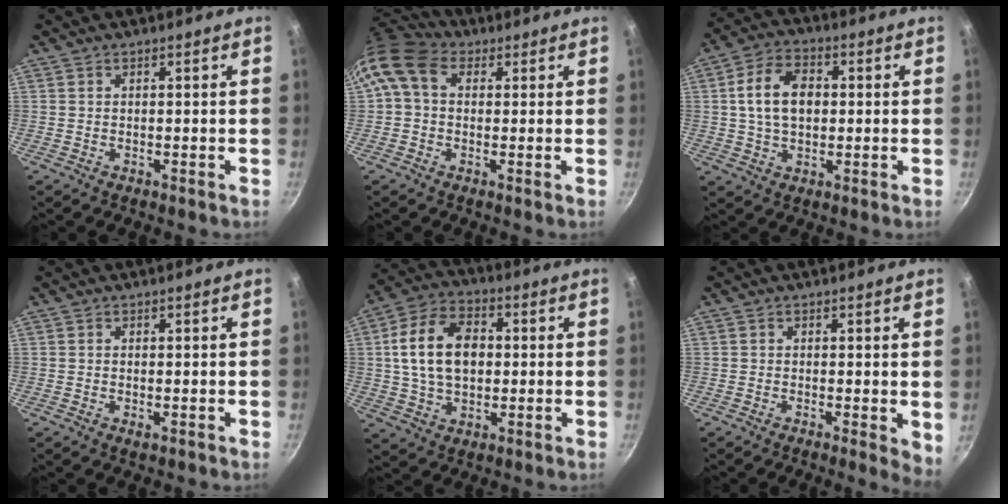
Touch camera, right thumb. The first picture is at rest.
{"total": 10.6, "force": [2.4, 8.0, 6.5], "torque": [-0.123, 0.019, 0.025]}
{"total": 10.6, "force": [1.2, 7.2, 7.7], "torque": [-0.120, 0.018, 0.013]}
{"total": 0.9, "force": [-0.1, 0.3, 0.8], "torque": [-0.014, -0.002, -0.002]}
{"total": 14.6, "force": [1.5, 9.9, 10.6], "torque": [-0.169, 0.015, 0.017]}
{"total": 3.6, "force": [-0.2, 1.3, 3.3], "torque": [-0.040, -0.011, -0.003]}